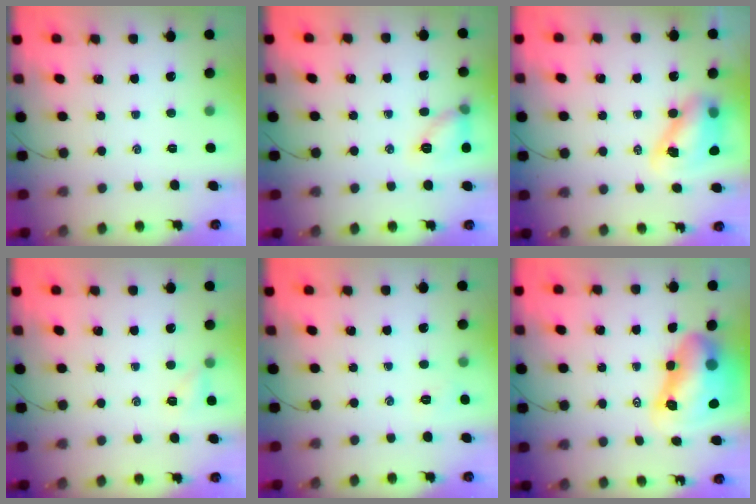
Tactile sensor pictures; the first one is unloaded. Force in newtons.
{"total": 8.6, "press": 8.5, "slide": 0.2}
{"total": 8.6, "press": 8.4, "slide": 2.1}
{"total": 3.2, "press": 3.0, "slide": 1.1}
{"total": 4.0, "press": 3.9, "slide": 1.2}
{"total": 13.0, "press": 12.5, "slide": 3.6}